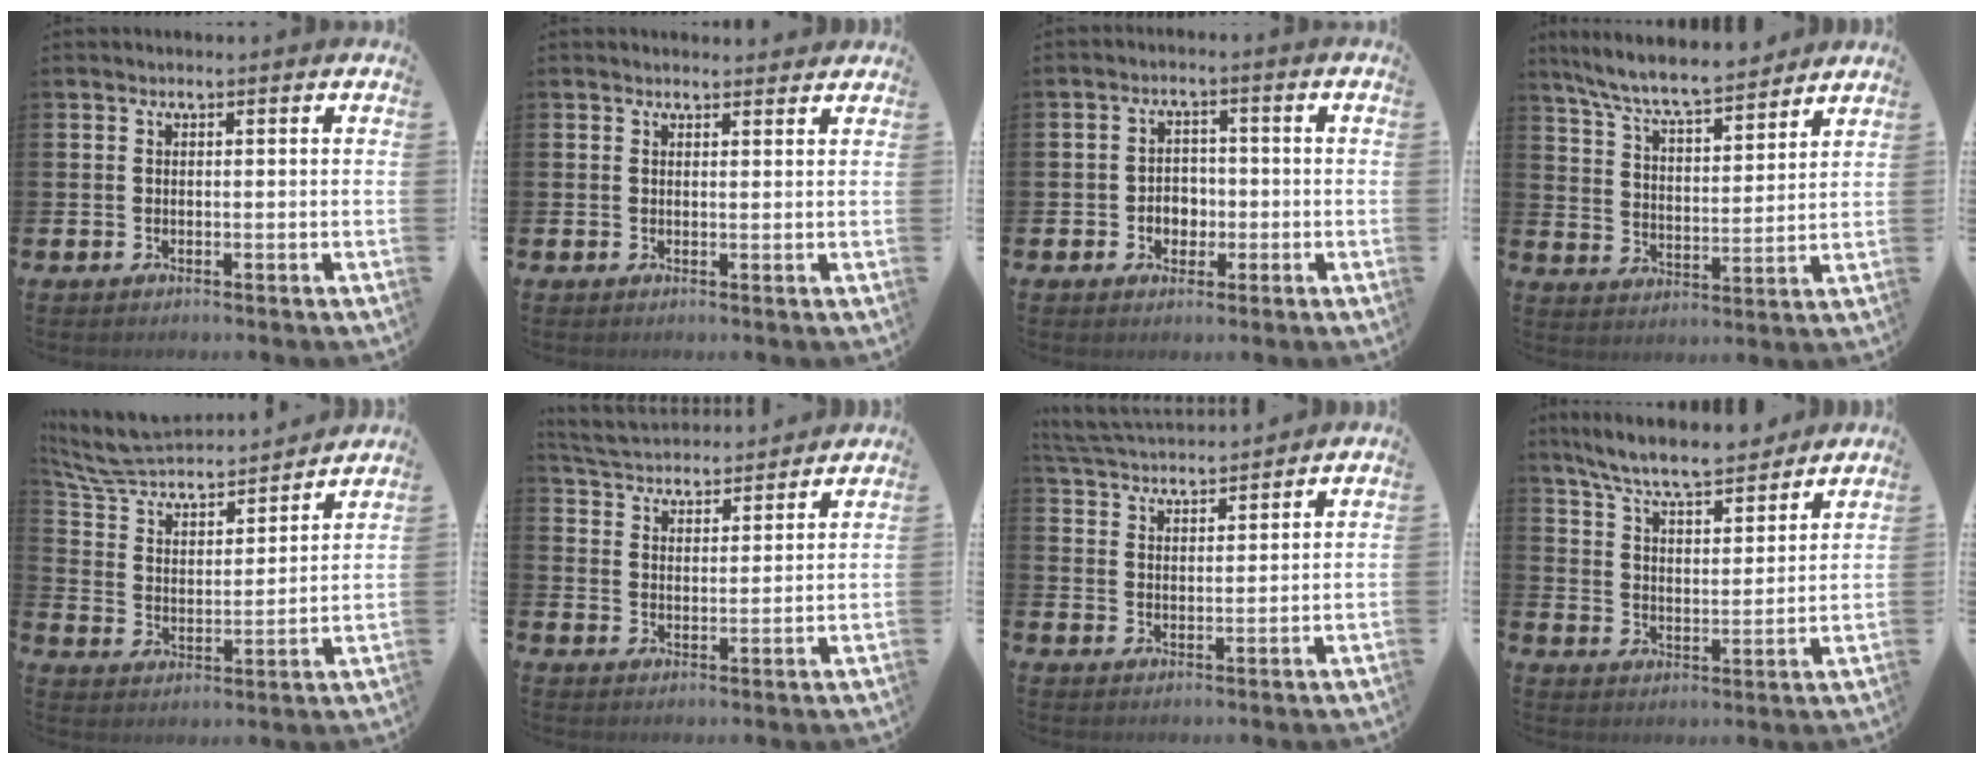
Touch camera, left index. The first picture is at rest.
{"total": 1.3, "force": [1.3, 0.3, 0.0], "torque": [0.006, -0.003, 0.022]}
{"total": 3.0, "force": [-0.8, 2.6, 1.2], "torque": [-0.021, 0.003, -0.023]}
{"total": 8.2, "force": [7.7, 0.9, 2.7], "torque": [-0.088, -0.047, 0.136]}
{"total": 6.8, "force": [6.3, 2.2, 1.3], "torque": [-0.065, -0.050, 0.107]}
{"total": 4.8, "force": [4.8, 0.7, 0.0], "torque": [-0.026, -0.037, 0.082]}
{"total": 4.8, "force": [4.8, 0.4, 0.0], "torque": [-0.022, -0.030, 0.085]}
{"total": 8.3, "force": [7.7, 1.0, 2.9], "torque": [-0.091, -0.043, 0.137]}